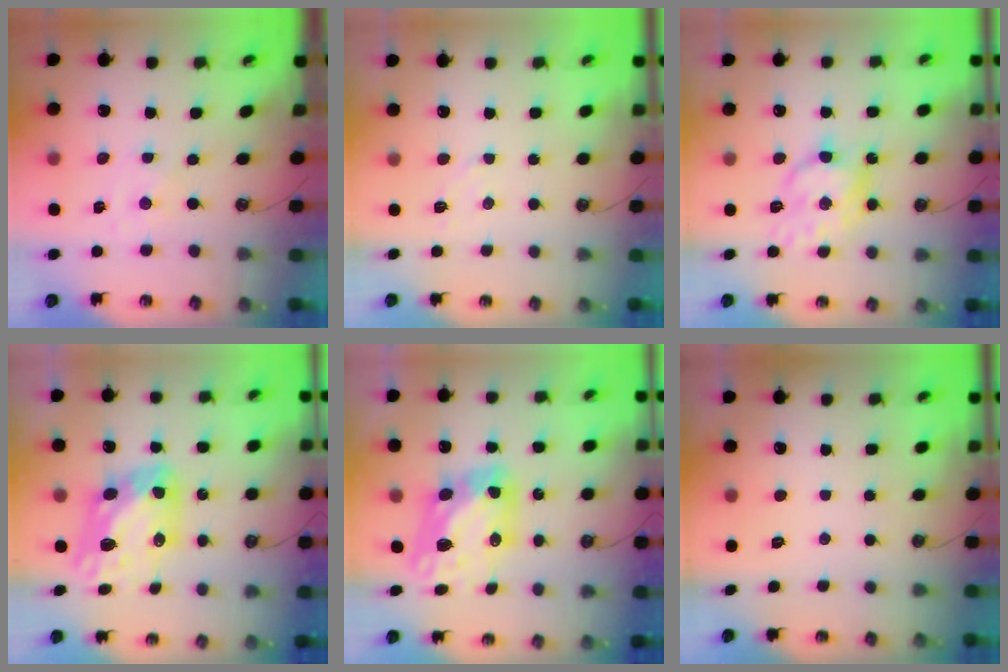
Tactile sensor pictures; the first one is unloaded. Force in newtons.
{"total": 4.2, "press": 4.2, "slide": 0.6}
{"total": 13.3, "press": 13.3, "slide": 0.7}
{"total": 11.1, "press": 11.0, "slide": 1.5}
{"total": 10.2, "press": 10.1, "slide": 1.2}
{"total": 0.0}